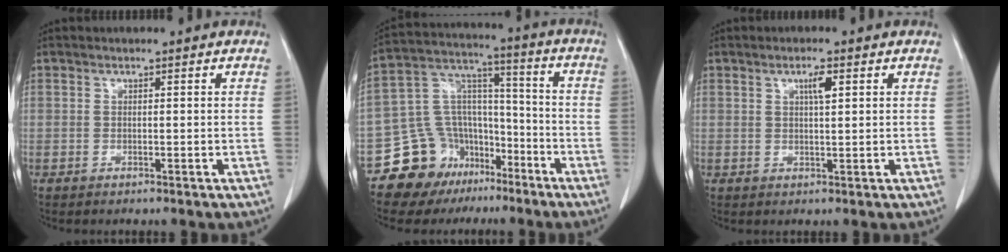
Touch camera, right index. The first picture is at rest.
{"total": 14.2, "force": [-8.8, 10.6, 3.6], "torque": [-0.062, 0.091, -0.141]}
{"total": 2.5, "force": [1.1, 0.3, 2.3], "torque": [-0.039, -0.001, 0.017]}